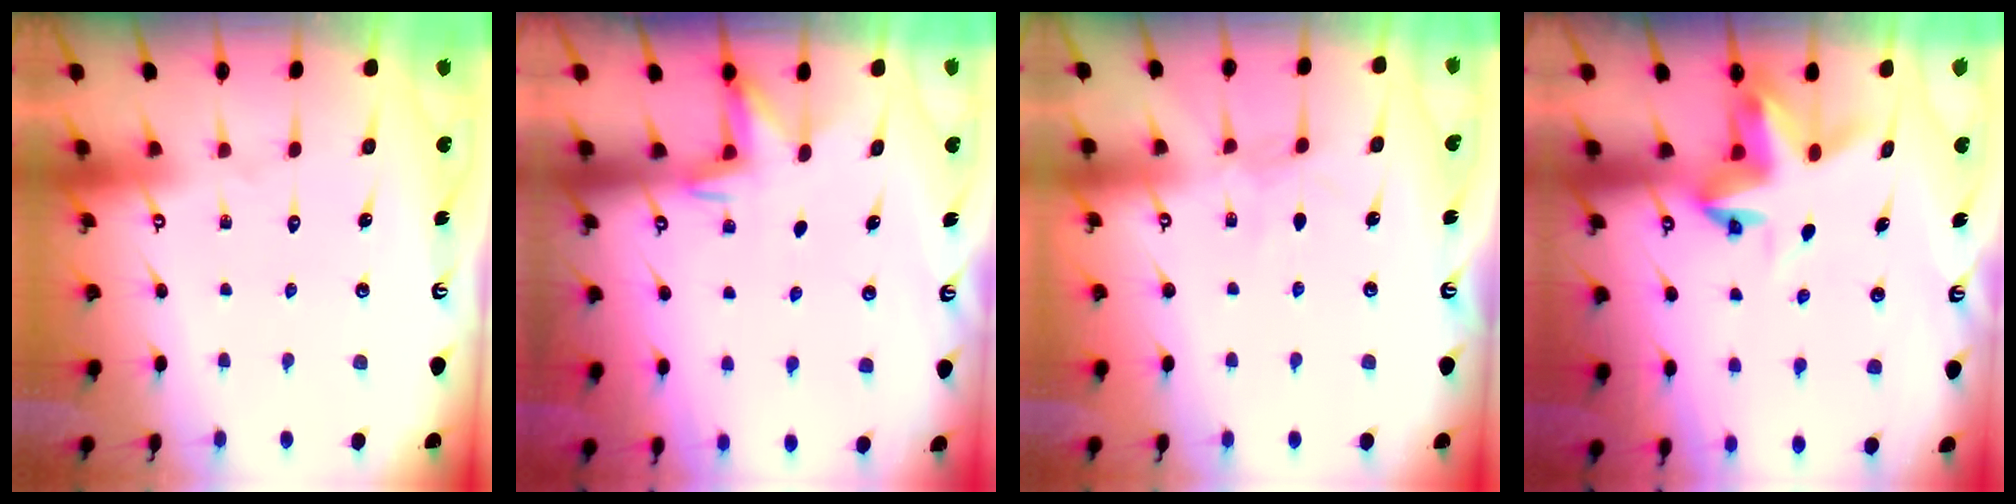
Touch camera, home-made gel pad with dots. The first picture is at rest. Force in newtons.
{"total": 3.1, "press": 2.8, "slide": 1.3}
{"total": 3.3, "press": 3.3, "slide": 0.4}
{"total": 4.9, "press": 4.9, "slide": 0.2}